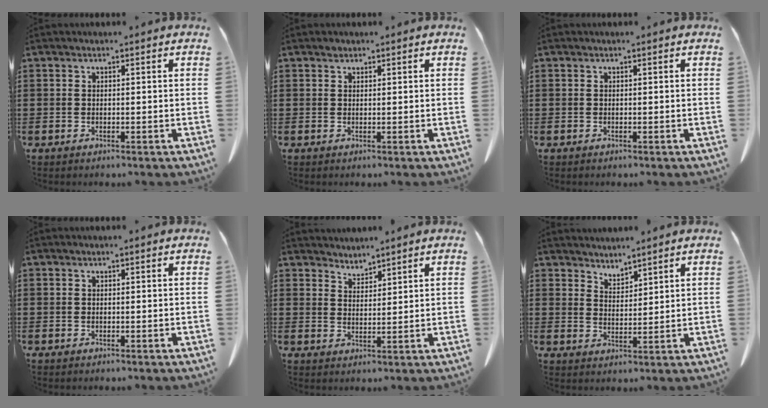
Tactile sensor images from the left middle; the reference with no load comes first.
{"total": 0.5, "force": [0.4, 0.4, 0.1], "torque": [-0.004, 0.002, 0.007]}
{"total": 0.0}
{"total": 0.0}
{"total": 2.9, "force": [2.8, 0.0, -0.4], "torque": [0.000, -0.010, 0.054]}
{"total": 3.0, "force": [3.0, 0.1, -0.4], "torque": [0.000, -0.011, 0.057]}